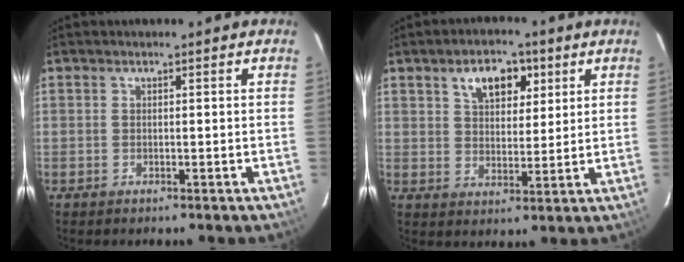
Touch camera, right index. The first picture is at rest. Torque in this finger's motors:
{"motor_torque": [0.29, 0.12, 0.25, 0.04]}